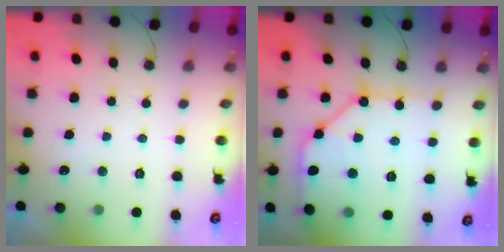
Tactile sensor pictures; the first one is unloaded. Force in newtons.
{"total": 13.8, "press": 13.8, "slide": 1.1}